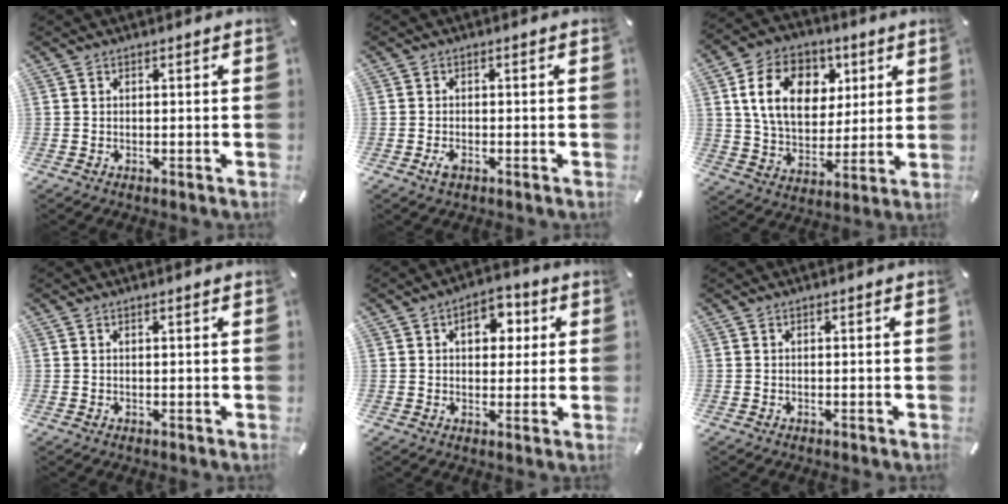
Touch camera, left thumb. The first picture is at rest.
{"total": 2.1, "force": [-1.1, 1.2, 1.3], "torque": [-0.039, -0.001, -0.023]}
{"total": 15.8, "force": [5.4, 11.9, 8.8], "torque": [-0.151, -0.001, 0.098]}
{"total": 0.5, "force": [0.3, 0.0, 0.5], "torque": [-0.008, 0.000, 0.004]}
{"total": 7.7, "force": [2.3, 5.4, 5.0], "torque": [-0.054, -0.004, 0.029]}
{"total": 0.0}